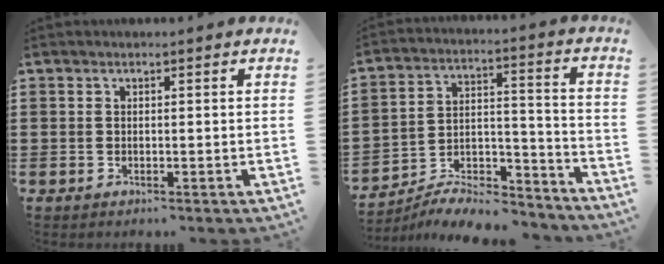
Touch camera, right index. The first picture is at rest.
{"total": 8.2, "force": [-7.7, 1.9, 2.1], "torque": [-0.027, 0.024, -0.148]}